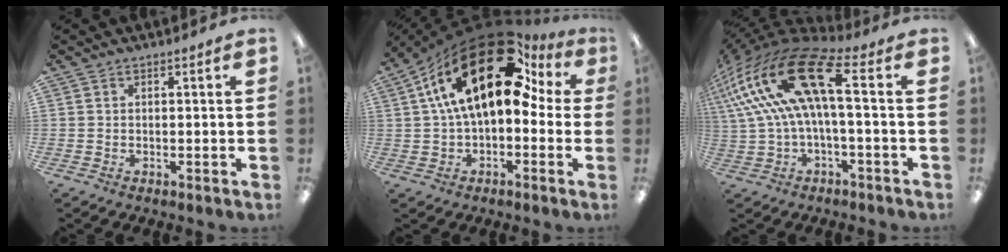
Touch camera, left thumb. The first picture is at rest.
{"total": 23.3, "force": [10.0, 11.4, 17.7], "torque": [-0.312, -0.042, 0.168]}
{"total": 22.5, "force": [3.4, 9.0, 20.3], "torque": [-0.415, 0.000, 0.058]}